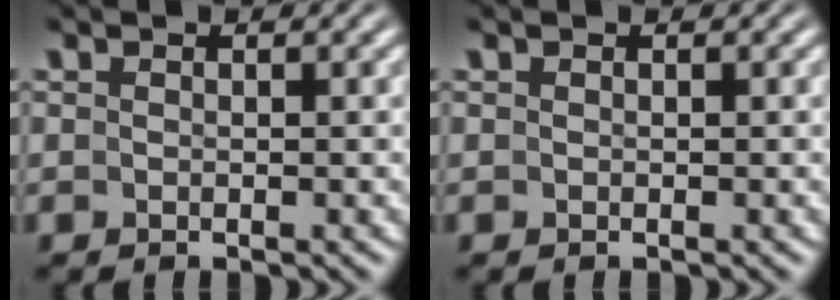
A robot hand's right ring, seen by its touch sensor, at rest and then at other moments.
{"total": 0.0}